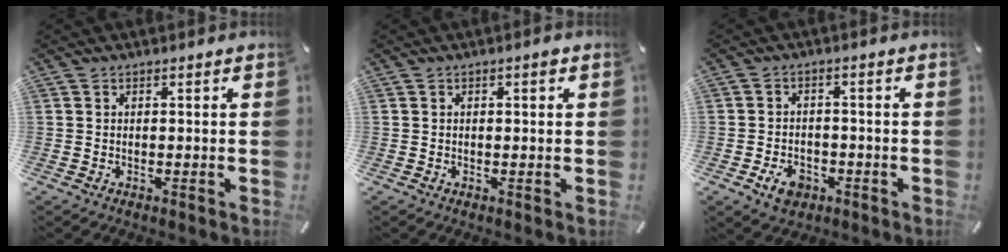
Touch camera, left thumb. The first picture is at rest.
{"total": 1.3, "force": [0.3, 0.5, 1.1], "torque": [-0.015, 0.002, 0.001]}
{"total": 5.5, "force": [-2.7, 3.9, 2.8], "torque": [-0.063, 0.010, -0.051]}